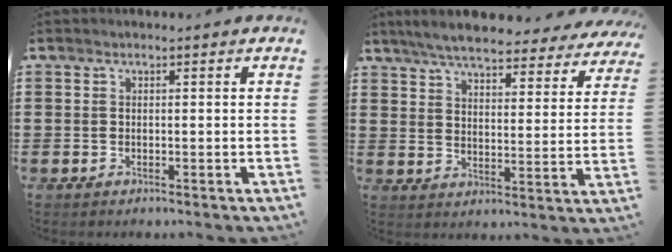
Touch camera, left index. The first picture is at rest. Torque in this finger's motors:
{"motor_torque": [2.14, 0.00, 1.05, 0.21]}